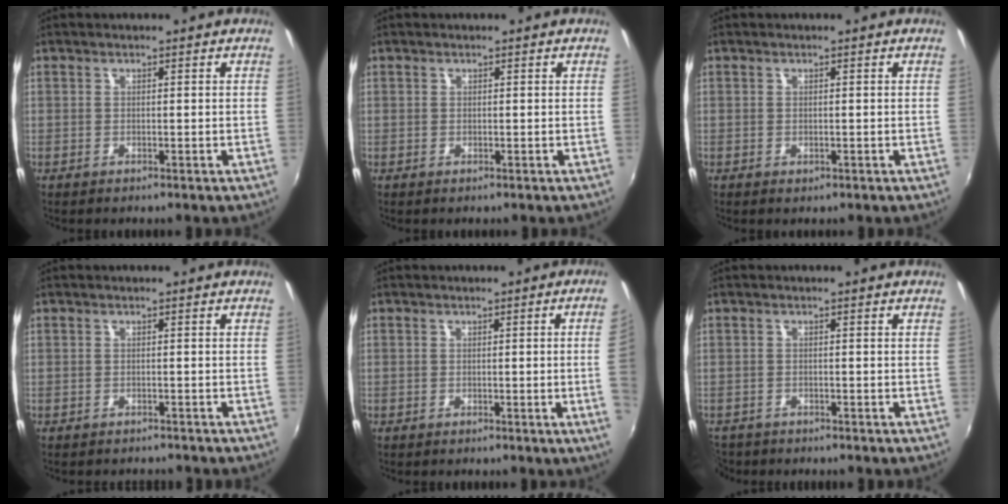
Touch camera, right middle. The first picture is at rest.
{"total": 0.0}
{"total": 0.0}
{"total": 2.8, "force": [-2.6, 0.8, 0.7], "torque": [-0.020, -0.013, -0.036]}
{"total": 3.8, "force": [-0.1, -1.8, 3.3], "torque": [-0.053, -0.011, 0.003]}
{"total": 4.7, "force": [-3.8, 2.5, 1.1], "torque": [-0.044, -0.015, -0.069]}